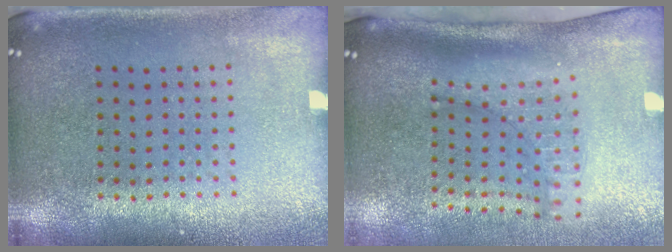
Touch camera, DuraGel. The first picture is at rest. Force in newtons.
{"total": 2.1, "press": 1.5, "slide": 1.5}